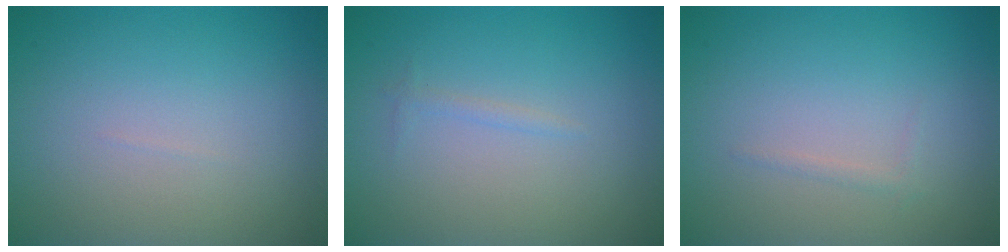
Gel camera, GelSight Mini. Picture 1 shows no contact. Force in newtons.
{"total": 0.6, "press": 0.6, "slide": 0.0}
{"total": 0.6, "press": 0.6, "slide": 0.1}